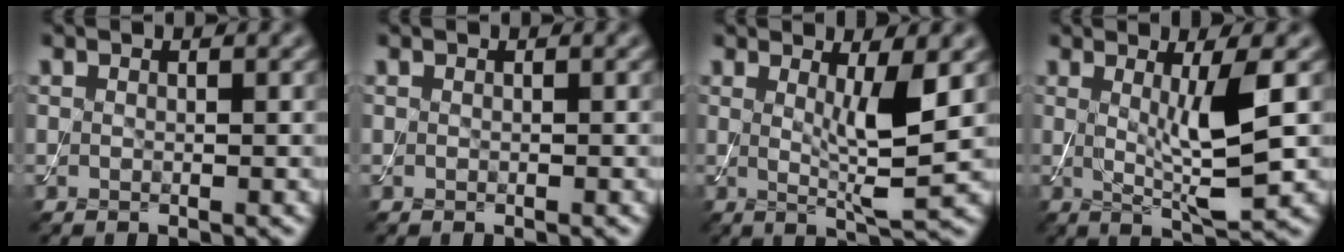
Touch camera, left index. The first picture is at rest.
{"total": 0.0}
{"total": 4.5, "force": [0.9, 0.8, 4.3], "torque": [-0.065, -0.013, 0.016]}
{"total": 5.1, "force": [0.7, 0.8, 5.0], "torque": [-0.082, -0.013, 0.015]}